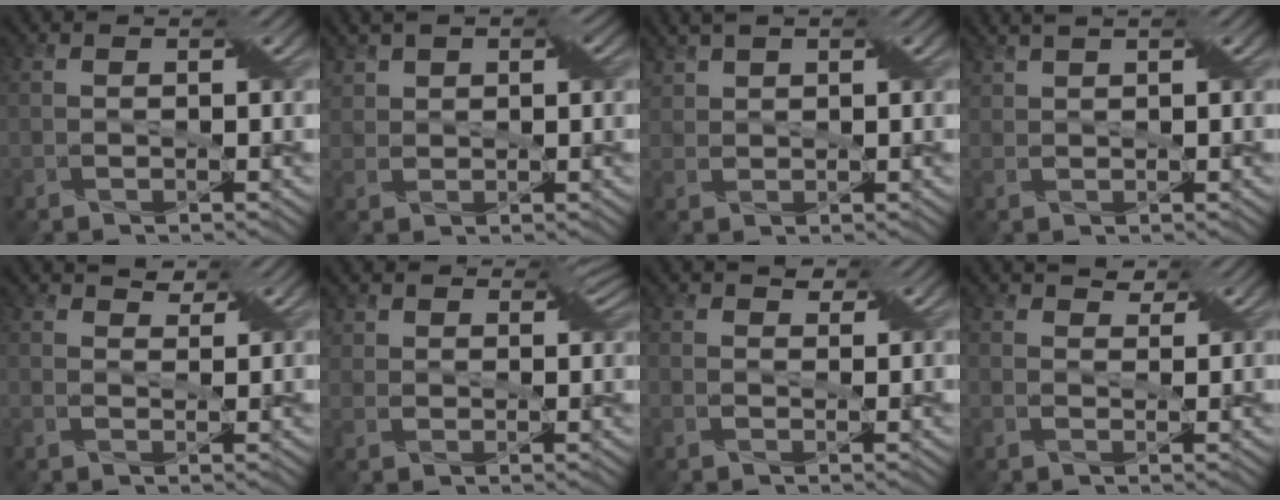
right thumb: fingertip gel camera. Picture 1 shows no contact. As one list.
[{"total": 4.4, "force": [2.5, 2.7, 2.4], "torque": [-0.054, 0.012, 0.042]}, {"total": 3.2, "force": [2.3, 1.6, 1.6], "torque": [-0.041, 0.011, 0.047]}, {"total": 2.2, "force": [1.9, 0.3, 1.1], "torque": [-0.032, 0.012, 0.041]}, {"total": 2.1, "force": [1.5, 1.1, 1.0], "torque": [-0.024, 0.001, 0.025]}, {"total": 4.1, "force": [2.8, 2.6, 1.6], "torque": [-0.038, 0.005, 0.049]}, {"total": 2.0, "force": [0.9, 1.5, 1.1], "torque": [-0.019, 0.002, 0.014]}, {"total": 2.4, "force": [1.5, 1.5, 1.2], "torque": [-0.028, 0.003, 0.023]}]